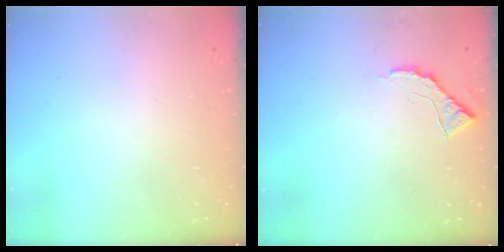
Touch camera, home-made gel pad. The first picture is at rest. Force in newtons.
{"total": 6.7, "press": 6.7, "slide": 0.6}